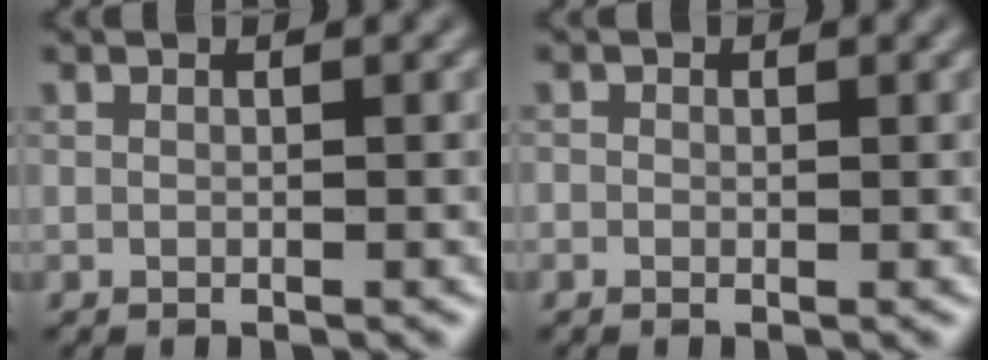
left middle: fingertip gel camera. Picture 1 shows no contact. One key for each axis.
{"total": 0.0}